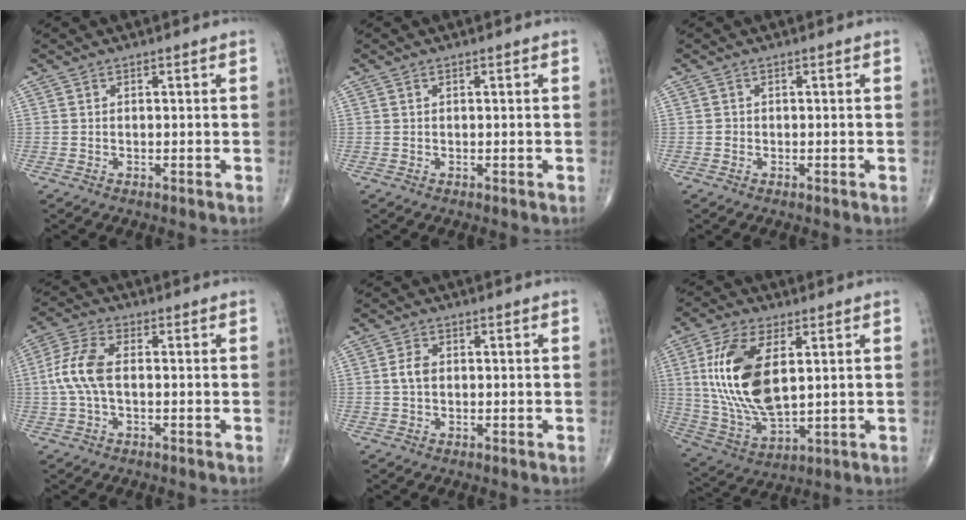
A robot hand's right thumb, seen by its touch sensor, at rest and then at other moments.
{"total": 0.0}
{"total": 0.6, "force": [-0.2, 0.5, 0.1], "torque": [-0.001, 0.002, -0.004]}
{"total": 7.9, "force": [-0.1, 4.0, 6.8], "torque": [-0.165, 0.022, -0.006]}
{"total": 2.9, "force": [0.1, 1.9, 2.1], "torque": [-0.042, 0.005, -0.002]}
{"total": 17.8, "force": [3.6, 8.7, 15.1], "torque": [-0.302, -0.016, 0.078]}